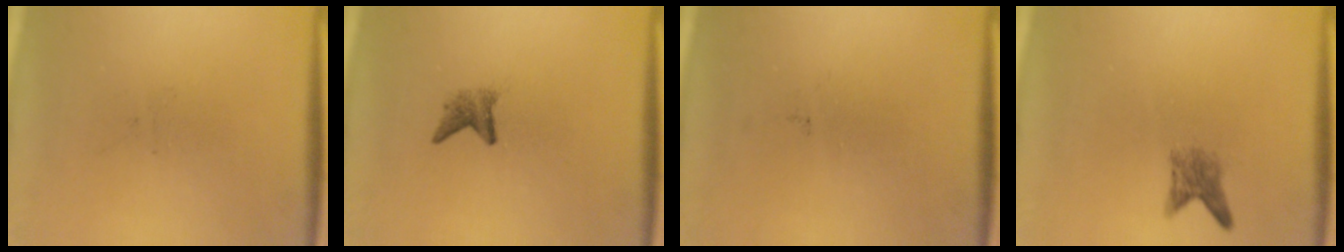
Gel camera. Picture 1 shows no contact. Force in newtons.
{"total": 2.0}
{"total": 0.0}
{"total": 2.3}